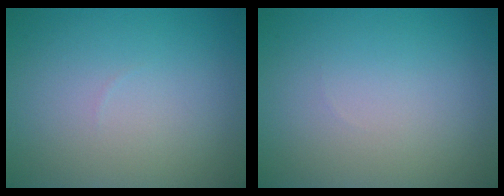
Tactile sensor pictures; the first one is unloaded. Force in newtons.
{"total": 0.0}